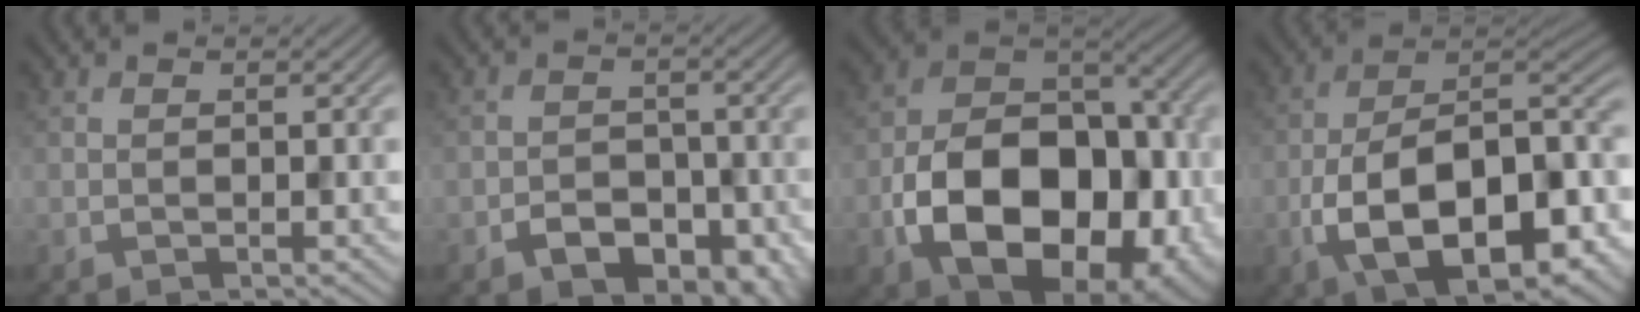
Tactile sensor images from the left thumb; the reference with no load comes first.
{"total": 5.7, "force": [-3.0, 3.5, 3.4], "torque": [-0.052, -0.012, -0.050]}
{"total": 17.7, "force": [-5.7, 11.8, 12.0], "torque": [-0.201, -0.049, -0.083]}
{"total": 17.0, "force": [-7.3, 8.5, 12.9], "torque": [-0.201, -0.022, -0.122]}